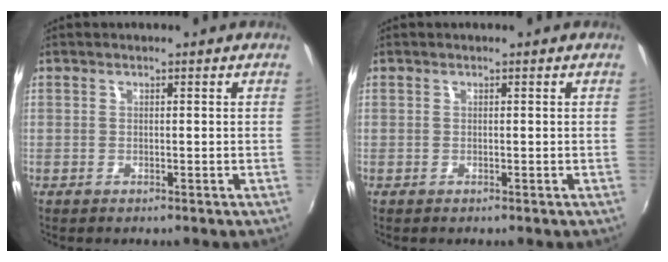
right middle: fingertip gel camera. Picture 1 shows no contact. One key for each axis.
{"total": 0.0}